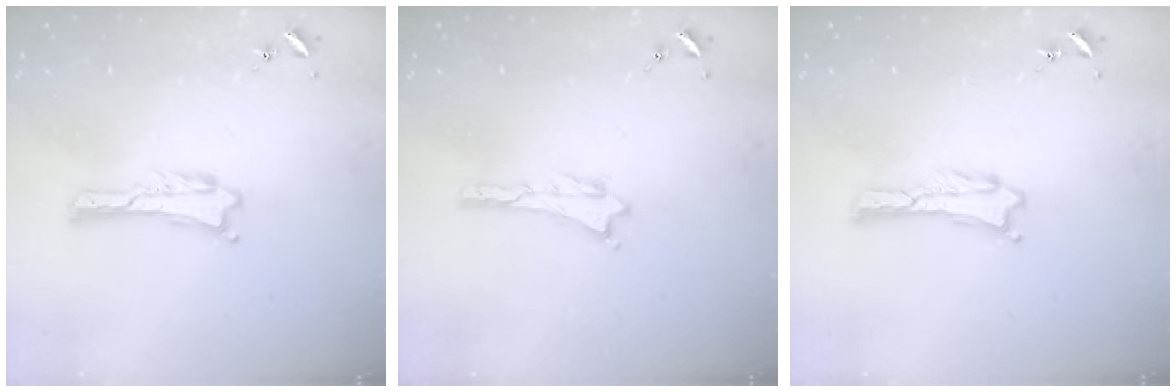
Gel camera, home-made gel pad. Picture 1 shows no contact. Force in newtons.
{"total": 0.0}
{"total": 0.0}